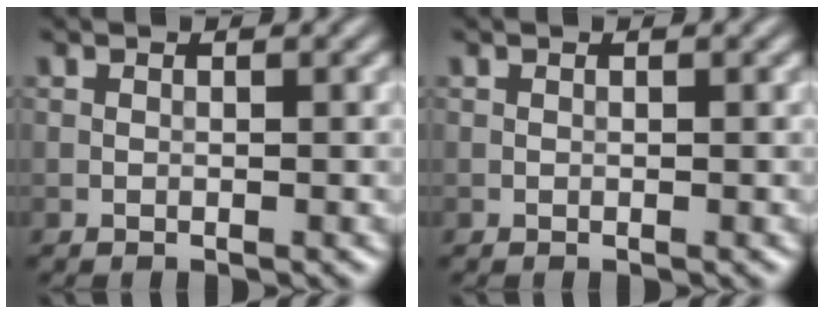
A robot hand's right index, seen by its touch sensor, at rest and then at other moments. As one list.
[{"total": 0.0}]